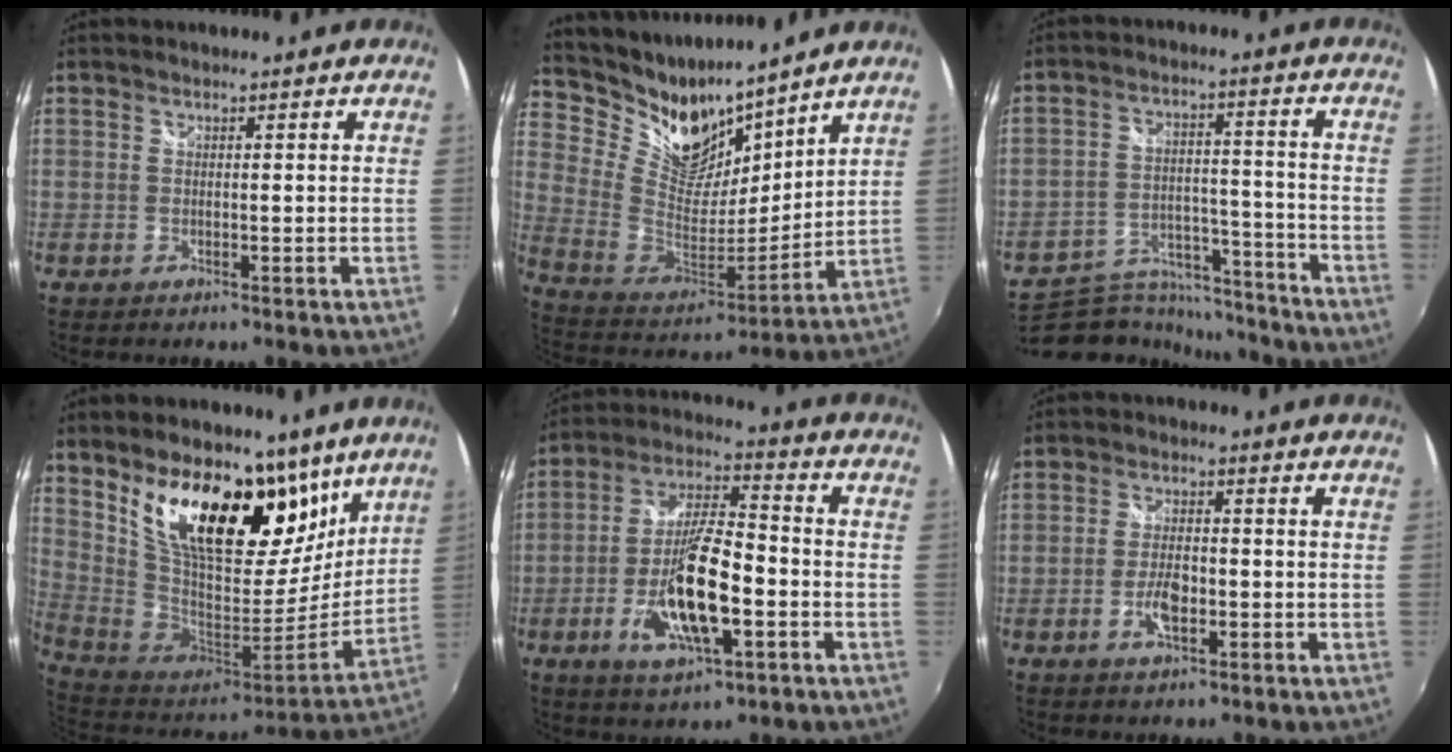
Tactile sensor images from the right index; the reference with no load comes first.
{"total": 17.5, "force": [14.3, 7.8, 6.4], "torque": [-0.159, -0.014, 0.274]}
{"total": 16.0, "force": [-14.2, 6.1, 4.1], "torque": [-0.089, 0.021, -0.205]}
{"total": 24.5, "force": [12.9, 12.0, 17.0], "torque": [-0.300, 0.005, 0.232]}
{"total": 15.2, "force": [-4.9, 4.7, 13.6], "torque": [-0.274, -0.004, -0.088]}
{"total": 5.0, "force": [-1.8, 2.4, 4.0], "torque": [-0.083, 0.000, -0.032]}